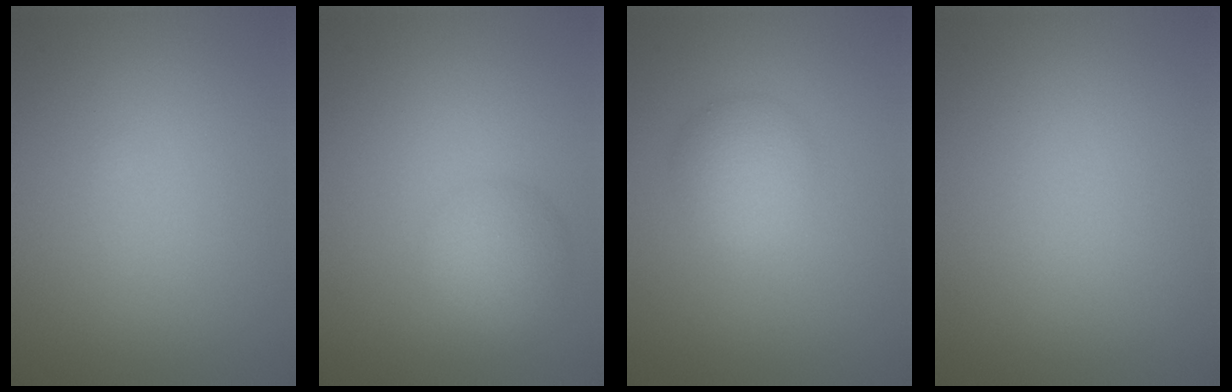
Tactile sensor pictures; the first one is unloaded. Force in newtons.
{"total": 3.3, "press": 3.3, "slide": 0.0}
{"total": 2.9, "press": 2.9, "slide": 0.1}
{"total": 0.0}